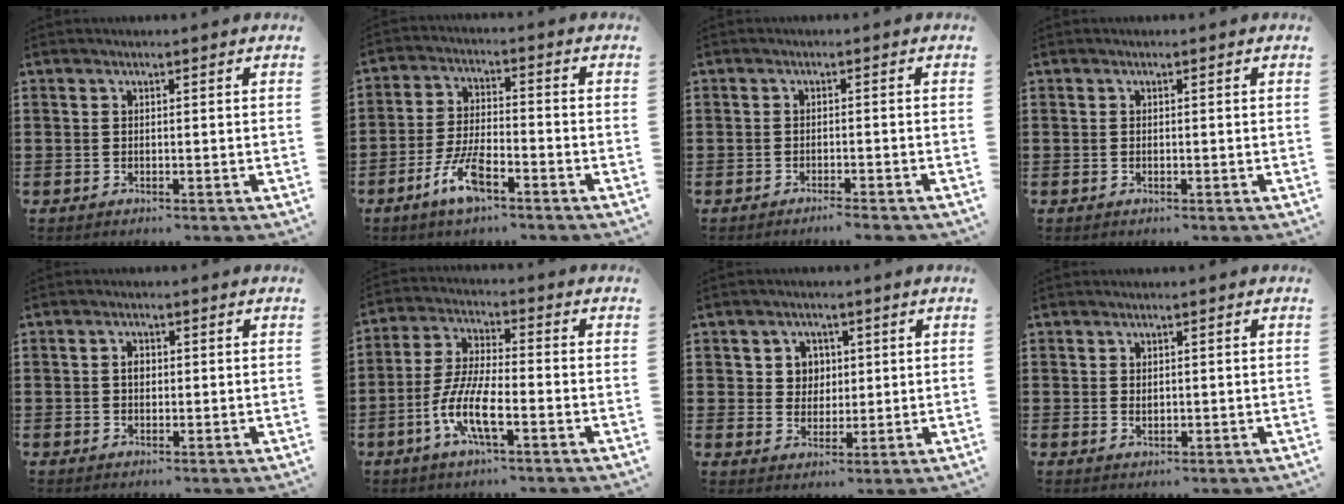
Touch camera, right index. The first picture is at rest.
{"total": 7.4, "force": [-4.2, 2.3, 5.6], "torque": [-0.129, -0.004, -0.081]}
{"total": 1.6, "force": [-1.4, -0.1, 0.7], "torque": [-0.012, 0.000, -0.027]}
{"total": 0.0}
{"total": 1.8, "force": [0.1, 1.2, 1.4], "torque": [-0.028, 0.007, 0.000]}
{"total": 8.6, "force": [-3.6, 2.3, 7.5], "torque": [-0.178, -0.016, -0.074]}
{"total": 4.0, "force": [1.2, 3.7, 1.0], "torque": [-0.030, 0.010, 0.017]}
{"total": 0.9, "force": [0.4, 0.6, 0.5], "torque": [-0.012, 0.005, 0.007]}